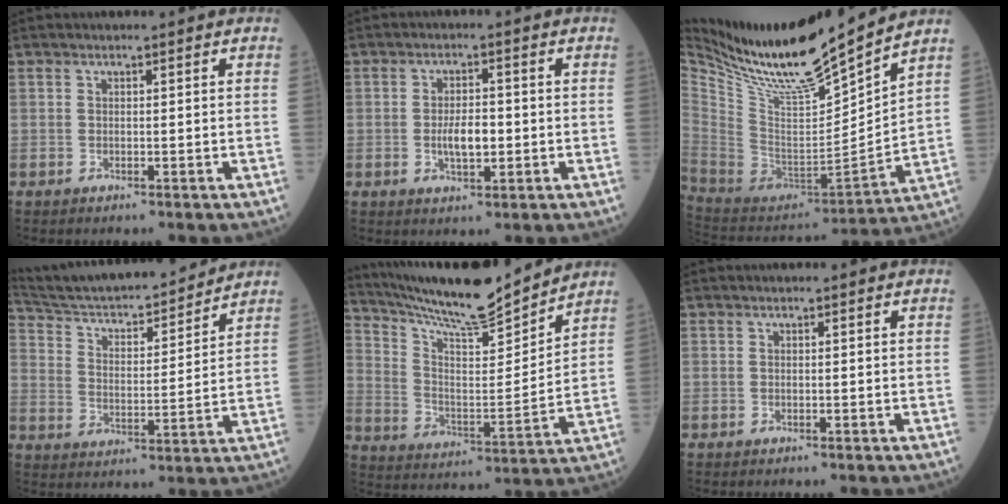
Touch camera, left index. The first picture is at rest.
{"total": 4.4, "force": [-0.7, 1.7, 4.0], "torque": [-0.076, -0.001, -0.012]}
{"total": 19.7, "force": [17.3, 0.4, 9.4], "torque": [-0.182, -0.026, 0.322]}
{"total": 18.9, "force": [17.6, 2.3, 6.5], "torque": [-0.113, 0.010, 0.277]}
{"total": 17.5, "force": [16.2, 0.6, 6.7], "torque": [-0.132, -0.008, 0.270]}
{"total": 0.0}